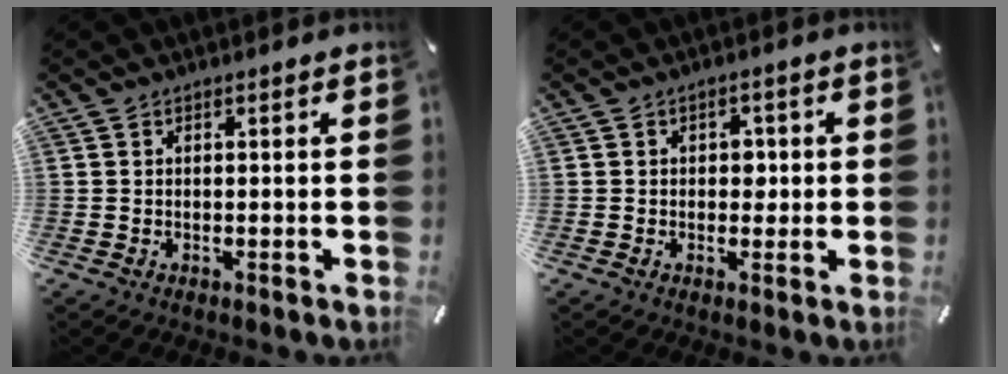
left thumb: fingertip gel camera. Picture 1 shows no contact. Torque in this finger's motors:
{"motor_torque": [0.48, 0.65, 0.08, -0.19, 0.00]}